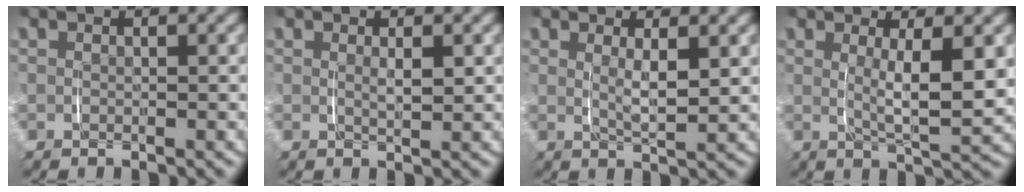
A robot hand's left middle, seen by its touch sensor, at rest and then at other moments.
{"total": 1.4, "force": [0.6, 0.1, 1.2], "torque": [-0.023, -0.007, 0.014]}
{"total": 2.7, "force": [1.1, 0.5, 2.5], "torque": [-0.045, -0.012, 0.023]}
{"total": 4.6, "force": [1.0, 0.9, 4.4], "torque": [-0.074, -0.016, 0.022]}